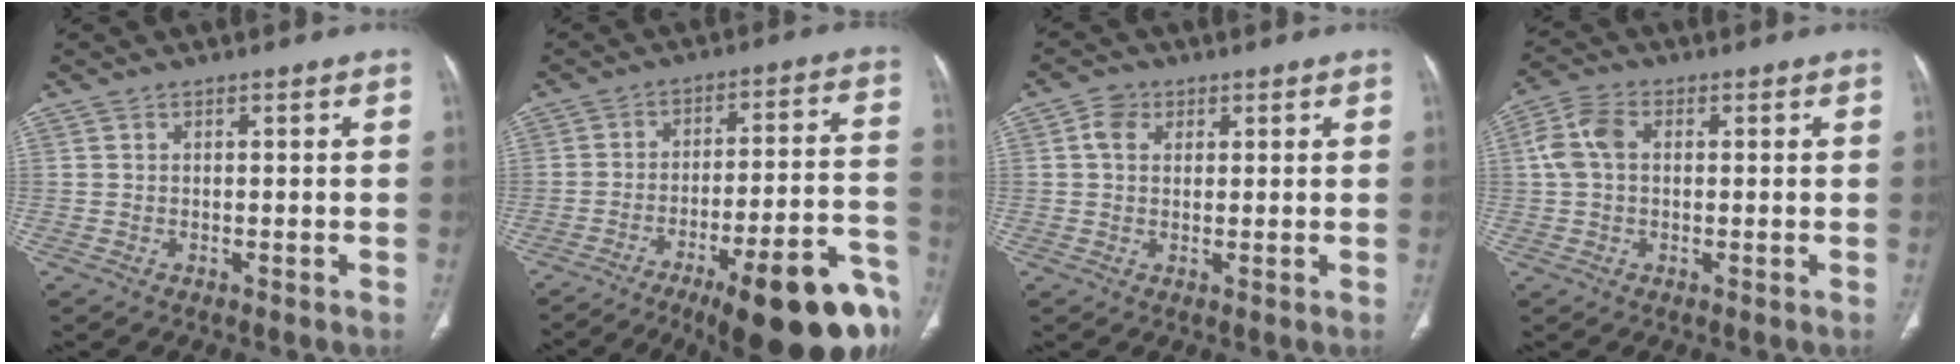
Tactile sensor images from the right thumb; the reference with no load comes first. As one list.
[{"total": 23.9, "force": [-14.2, 5.4, 18.4], "torque": [-0.182, 0.072, -0.204]}, {"total": 3.8, "force": [1.3, 2.9, 2.0], "torque": [-0.023, 0.002, 0.021]}, {"total": 6.1, "force": [0.9, 4.0, 4.5], "torque": [-0.100, 0.021, 0.013]}]